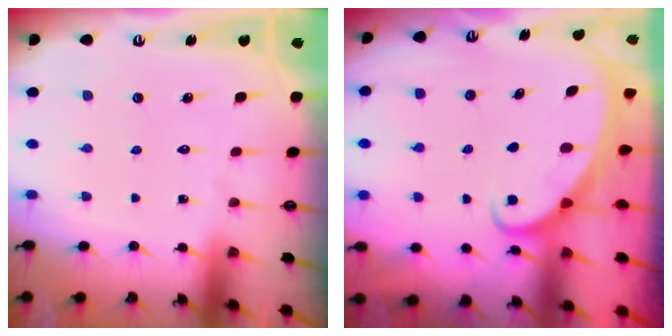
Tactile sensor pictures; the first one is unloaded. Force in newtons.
{"total": 2.1, "press": 2.1, "slide": 0.2}